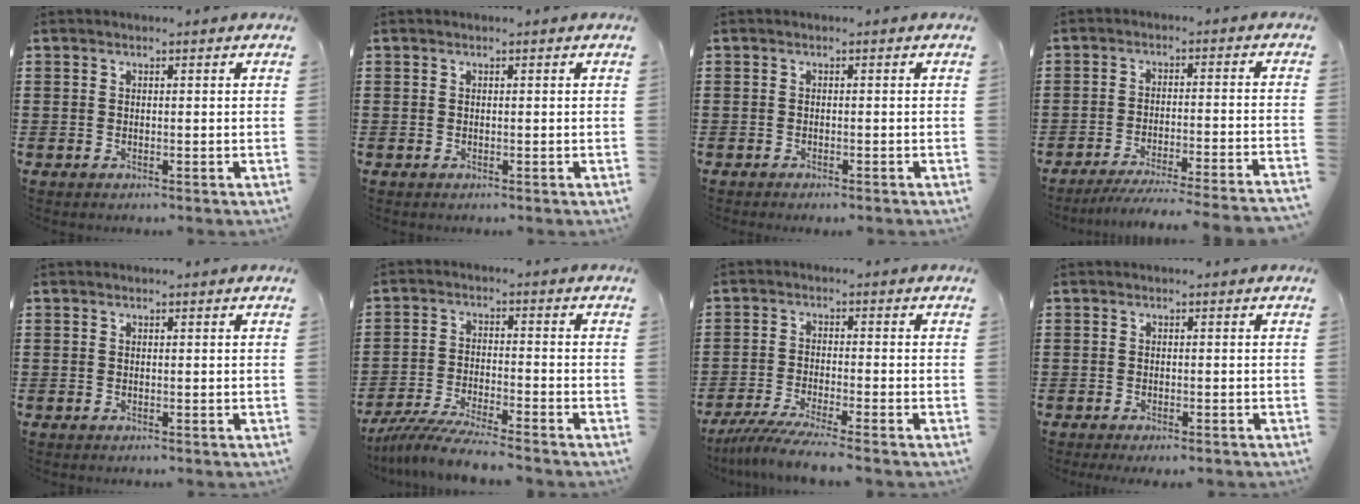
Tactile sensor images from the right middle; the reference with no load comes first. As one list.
[{"total": 0.0}, {"total": 0.6, "force": [-0.5, 0.0, 0.1], "torque": [-0.004, -0.001, -0.011]}, {"total": 5.4, "force": [-5.0, -0.5, 2.0], "torque": [-0.039, -0.016, -0.099]}, {"total": 0.0}, {"total": 6.3, "force": [-6.0, -0.3, 2.0], "torque": [-0.047, -0.014, -0.118]}, {"total": 4.5, "force": [-4.1, -0.5, 1.8], "torque": [-0.051, -0.021, -0.084]}, {"total": 0.8, "force": [-0.7, 0.1, 0.3], "torque": [-0.008, -0.003, -0.014]}]